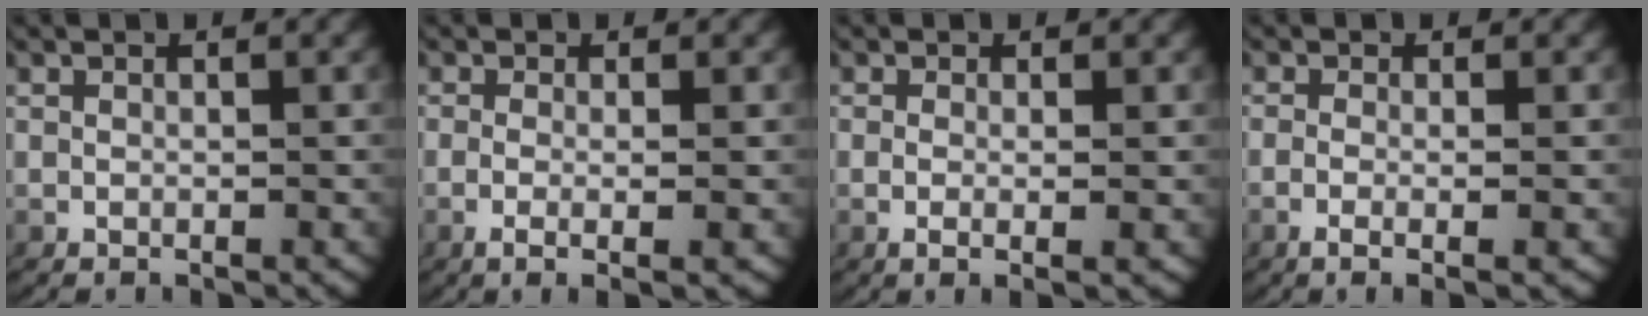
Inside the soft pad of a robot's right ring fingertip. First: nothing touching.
{"total": 2.9, "force": [-0.8, 0.4, 2.7], "torque": [-0.057, -0.015, -0.007]}
{"total": 2.0, "force": [-0.3, 0.2, 2.0], "torque": [-0.045, -0.014, 0.001]}
{"total": 2.6, "force": [-1.0, 0.4, 2.4], "torque": [-0.053, -0.013, -0.012]}